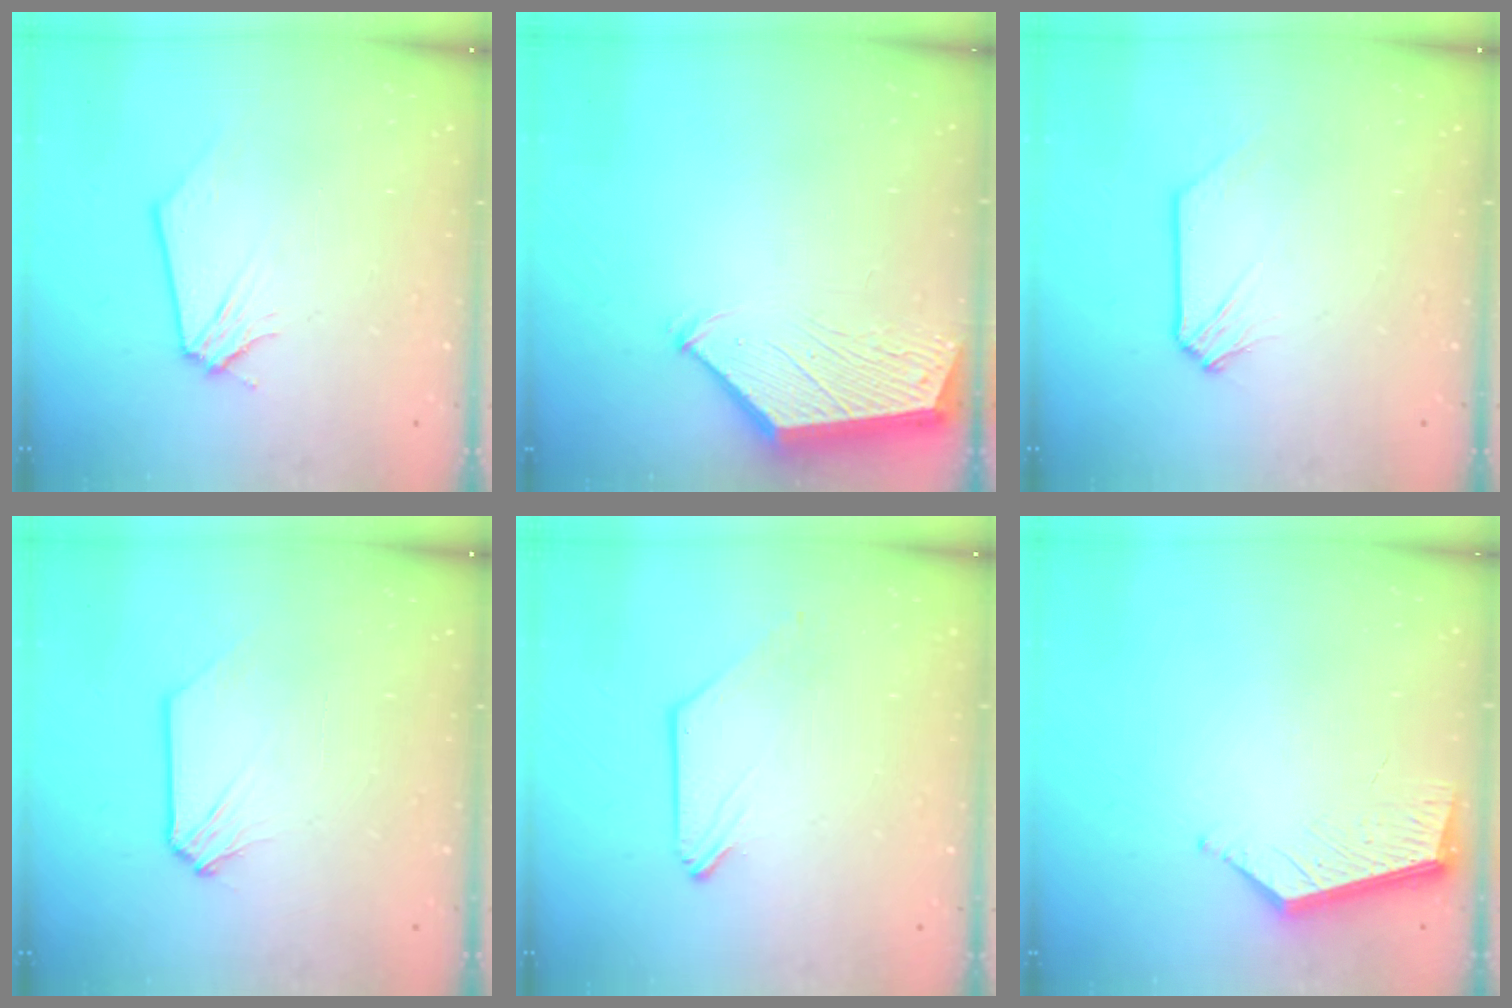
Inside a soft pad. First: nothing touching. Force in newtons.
{"total": 3.5, "press": 3.5, "slide": 0.5}
{"total": 0.0}
{"total": 0.6, "press": 0.6, "slide": 0.0}
{"total": 0.0}
{"total": 7.1, "press": 7.0, "slide": 0.6}